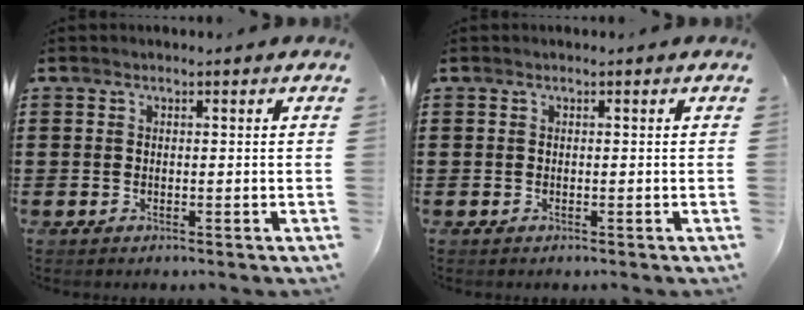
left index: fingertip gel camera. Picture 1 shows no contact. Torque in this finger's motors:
{"motor_torque": [0.00, 0.00, 0.00, 0.00]}